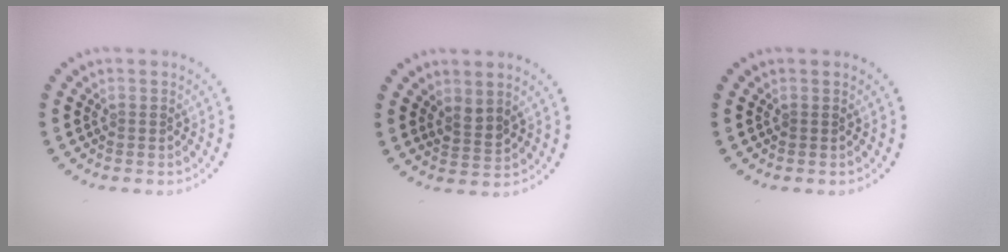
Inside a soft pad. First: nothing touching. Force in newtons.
{"total": 1.6, "press": 1.3, "slide": 1.0}
{"total": 0.0}